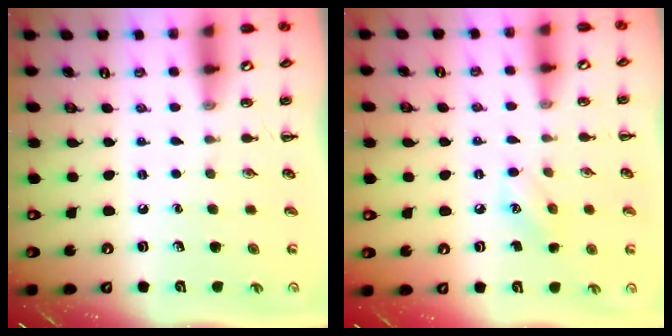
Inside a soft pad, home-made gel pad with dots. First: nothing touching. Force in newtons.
{"total": 7.0, "press": 6.7, "slide": 1.9}